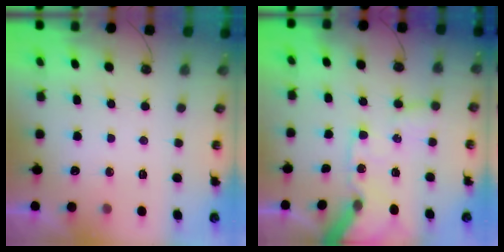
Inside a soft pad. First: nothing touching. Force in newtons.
{"total": 12.7, "press": 12.6, "slide": 1.6}